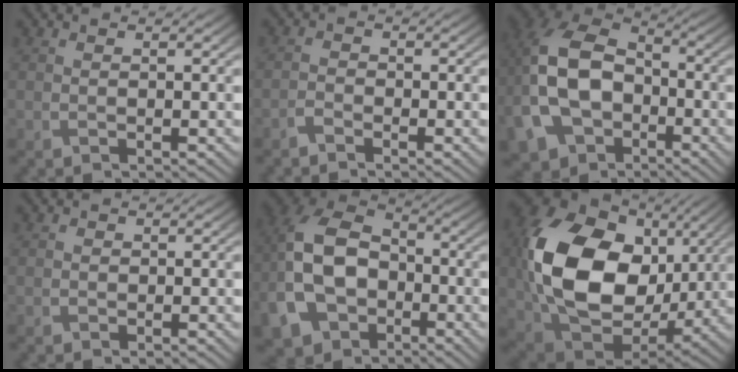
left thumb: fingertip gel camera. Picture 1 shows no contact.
{"total": 1.5, "force": [-1.3, 0.5, 0.3], "torque": [-0.007, 0.003, -0.032]}
{"total": 17.1, "force": [-4.4, 12.1, 11.2], "torque": [-0.270, -0.034, -0.069]}
{"total": 0.6, "force": [-0.2, 0.6, -0.1], "torque": [0.001, -0.005, -0.006]}
{"total": 15.5, "force": [-4.6, 11.2, 9.8], "torque": [-0.240, -0.036, -0.081]}
{"total": 20.1, "force": [2.2, 14.7, 13.5], "torque": [-0.332, -0.018, 0.051]}